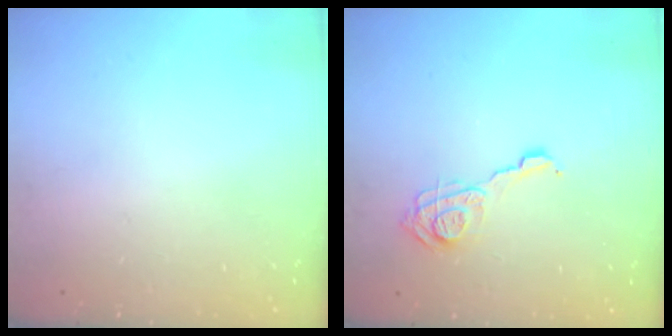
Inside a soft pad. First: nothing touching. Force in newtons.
{"total": 10.4, "press": 10.4, "slide": 0.4}